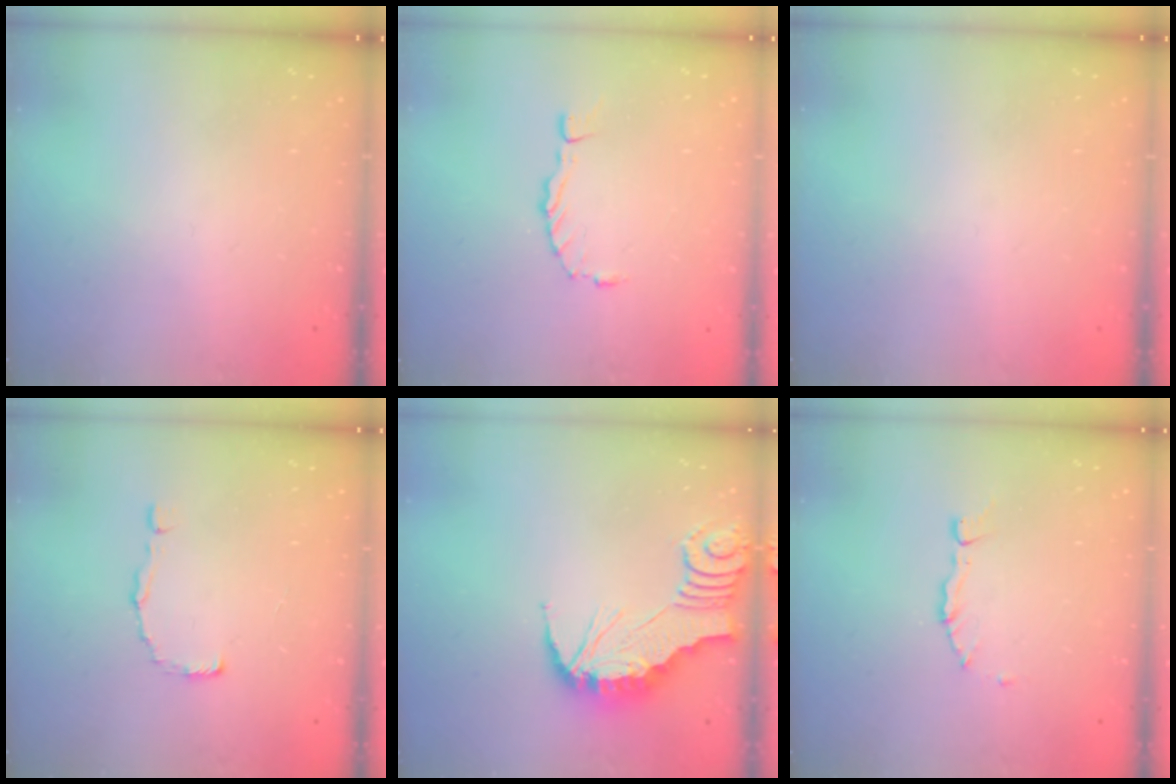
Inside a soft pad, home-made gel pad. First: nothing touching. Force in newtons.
{"total": 0.6, "press": 0.6, "slide": 0.1}
{"total": 0.0}
{"total": 2.0, "press": 2.0, "slide": 0.1}
{"total": 2.2, "press": 2.2, "slide": 0.2}
{"total": 3.0, "press": 2.9, "slide": 0.3}